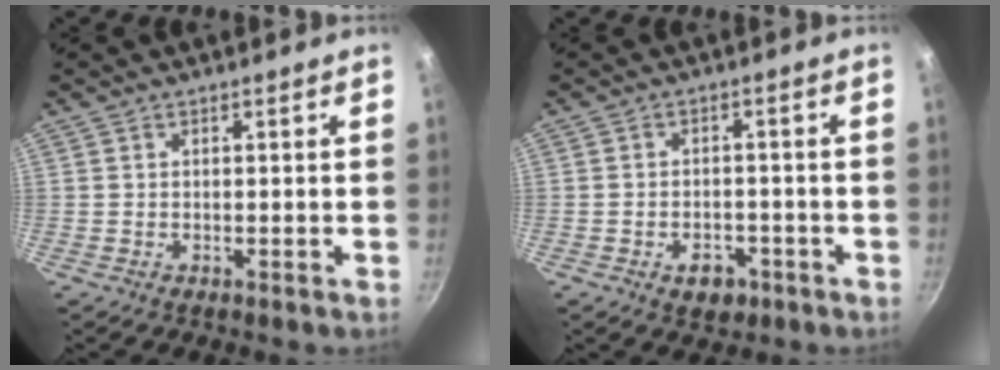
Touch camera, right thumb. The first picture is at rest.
{"total": 4.6, "force": [-2.4, 3.2, 2.4], "torque": [-0.020, 0.019, -0.024]}